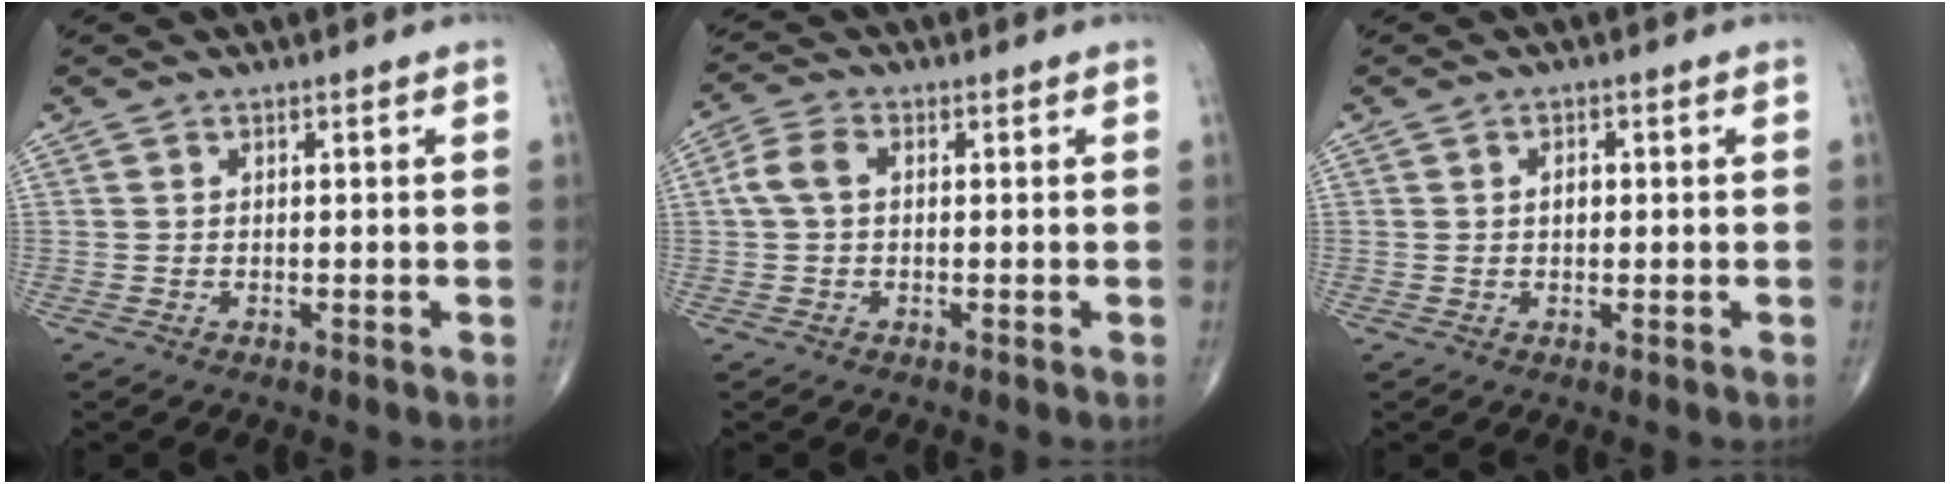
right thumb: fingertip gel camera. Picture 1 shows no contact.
{"total": 4.4, "force": [0.4, 2.8, 3.3], "torque": [-0.075, 0.013, 0.002]}
{"total": 1.8, "force": [0.2, 1.2, 1.3], "torque": [-0.019, 0.004, 0.003]}